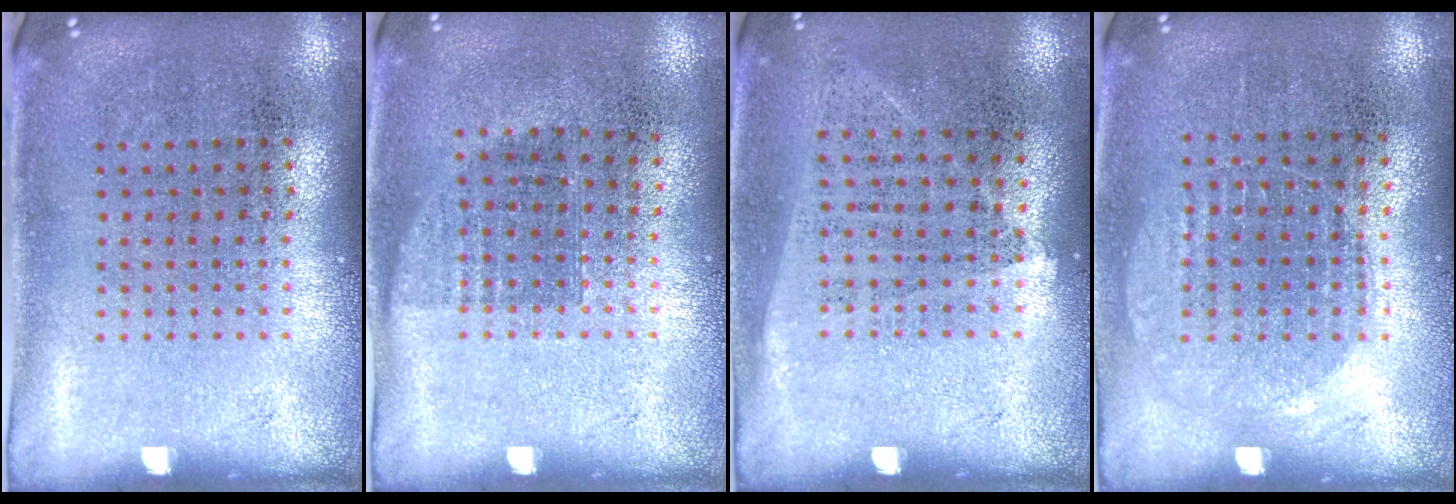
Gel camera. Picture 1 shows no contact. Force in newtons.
{"total": 0.7, "press": 0.6, "slide": 0.3}
{"total": 1.0, "press": 0.8, "slide": 0.5}
{"total": 1.0, "press": 0.9, "slide": 0.4}